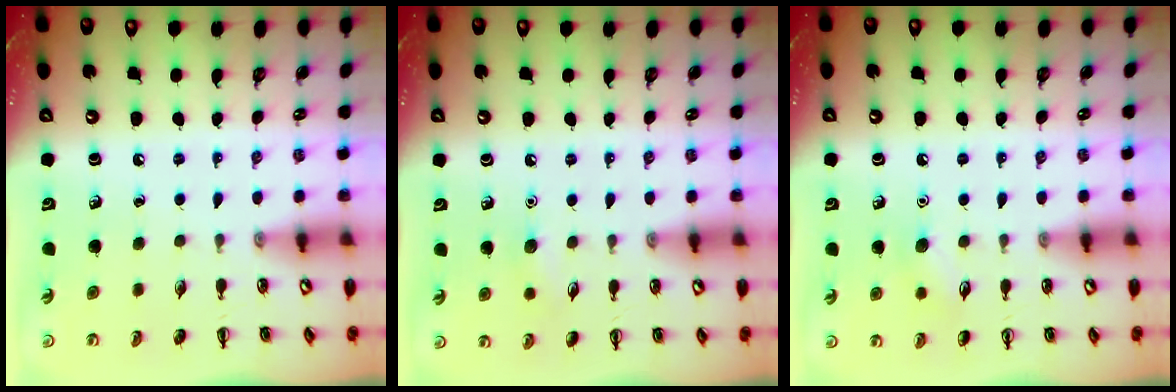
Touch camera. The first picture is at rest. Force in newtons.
{"total": 5.9, "press": 5.7, "slide": 1.5}
{"total": 7.6, "press": 7.4, "slide": 1.8}